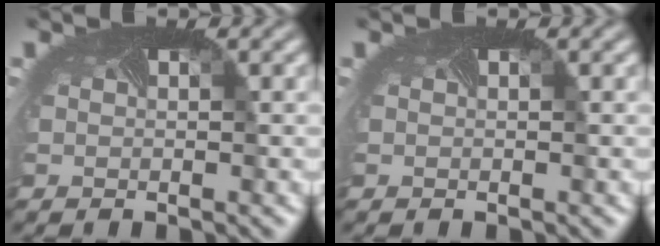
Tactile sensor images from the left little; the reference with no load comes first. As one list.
[{"total": 0.0}]